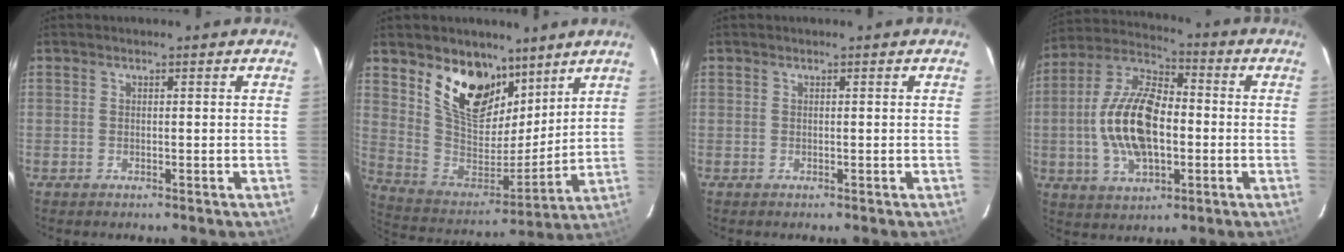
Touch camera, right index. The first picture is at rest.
{"total": 17.9, "force": [11.1, 9.9, 10.0], "torque": [-0.204, -0.007, 0.210]}
{"total": 0.0}
{"total": 16.7, "force": [-1.9, 8.5, 14.2], "torque": [-0.291, 0.010, -0.036]}